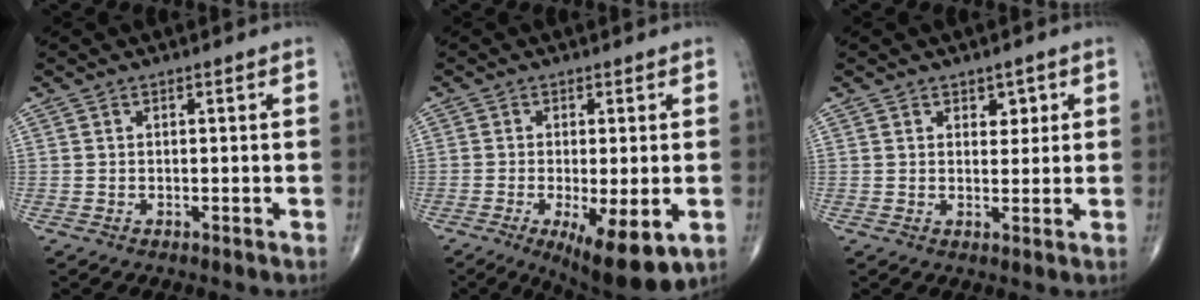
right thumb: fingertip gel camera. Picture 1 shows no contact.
{"total": 11.1, "force": [-3.8, 3.4, 9.8], "torque": [-0.153, -0.021, -0.053]}
{"total": 2.9, "force": [1.4, 2.0, 1.5], "torque": [0.002, -0.007, 0.019]}